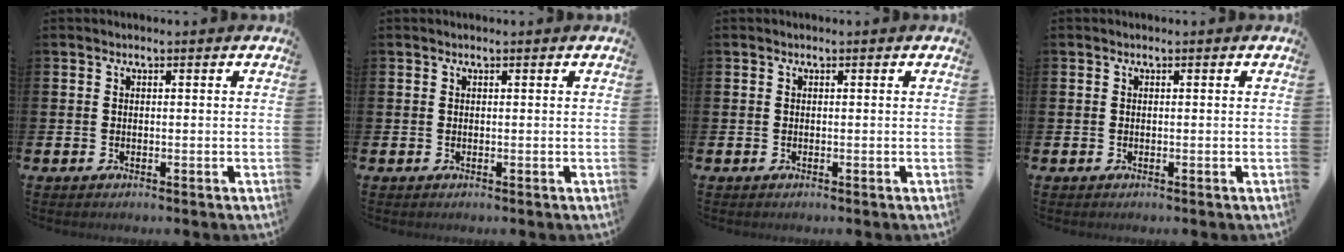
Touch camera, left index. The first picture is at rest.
{"total": 0.0}
{"total": 0.0}
{"total": 0.0}